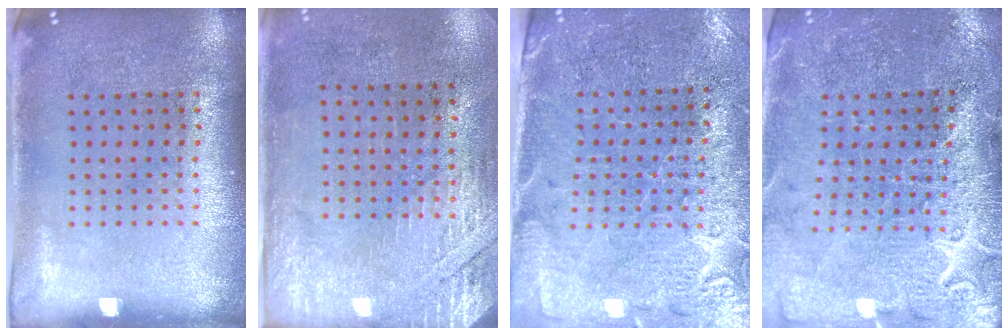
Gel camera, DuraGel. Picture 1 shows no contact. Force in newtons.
{"total": 2.8, "press": 2.4, "slide": 1.4}
{"total": 3.0, "press": 2.9, "slide": 0.9}
{"total": 3.1, "press": 3.1, "slide": 0.6}